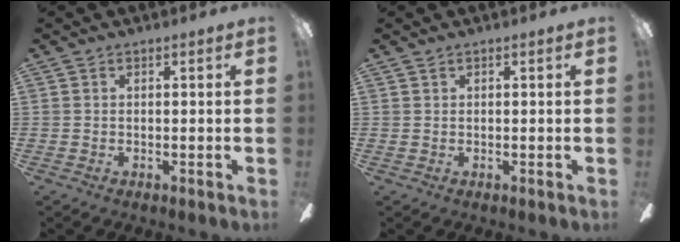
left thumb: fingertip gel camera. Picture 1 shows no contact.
{"total": 0.0}